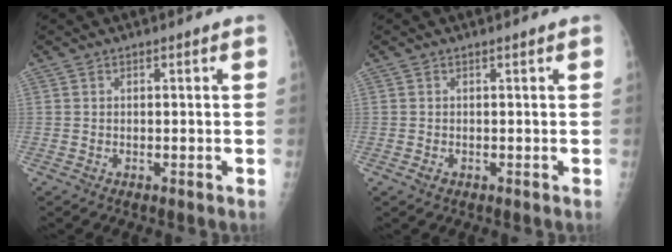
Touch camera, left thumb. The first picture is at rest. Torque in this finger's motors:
{"motor_torque": [-0.24, 0.12, -0.13, -0.04, 0.04]}